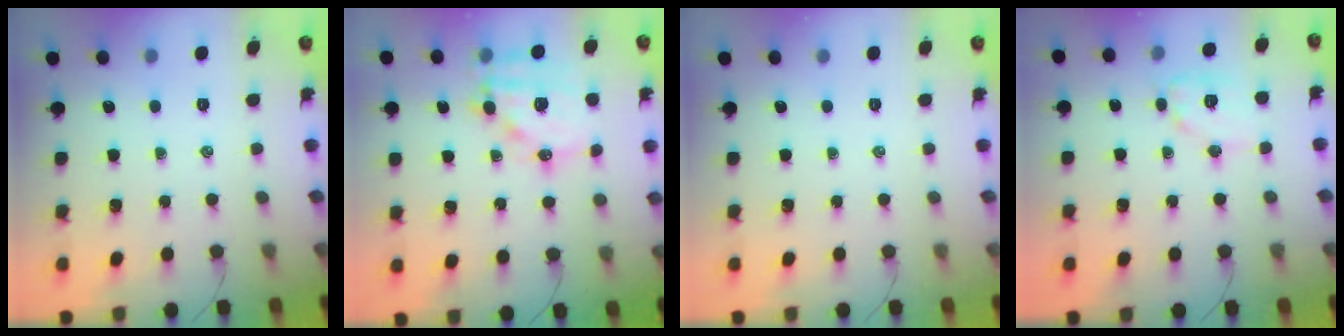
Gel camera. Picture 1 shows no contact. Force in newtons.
{"total": 15.6, "press": 15.2, "slide": 3.8}
{"total": 0.0}
{"total": 9.8, "press": 9.7, "slide": 0.5}